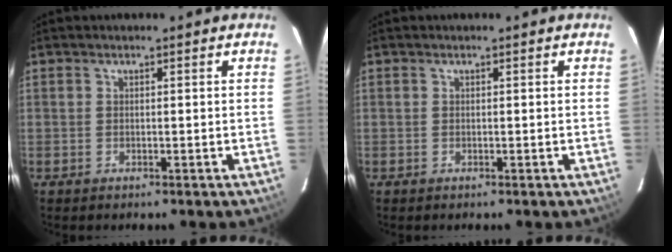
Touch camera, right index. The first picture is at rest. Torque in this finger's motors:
{"motor_torque": [0.01, -0.02, 0.04, 0.00]}